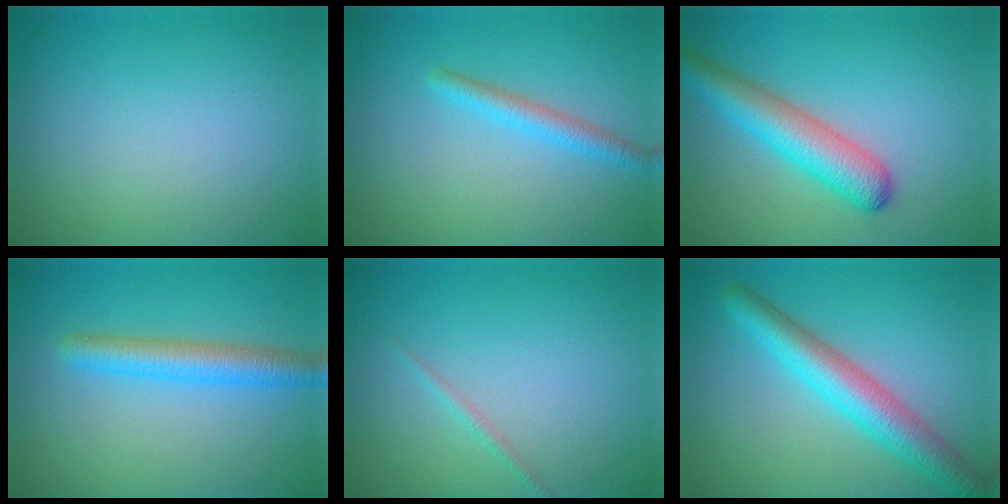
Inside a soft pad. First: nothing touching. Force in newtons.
{"total": 2.2, "press": 2.2, "slide": 0.1}
{"total": 5.4, "press": 5.4, "slide": 0.2}
{"total": 3.9, "press": 3.9, "slide": 0.0}
{"total": 0.8, "press": 0.8, "slide": 0.1}
{"total": 5.6, "press": 5.6, "slide": 0.1}